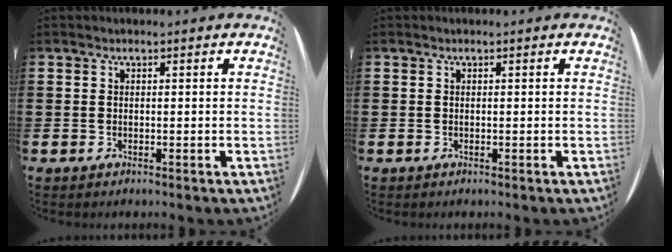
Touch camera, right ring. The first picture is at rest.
{"total": 0.0}